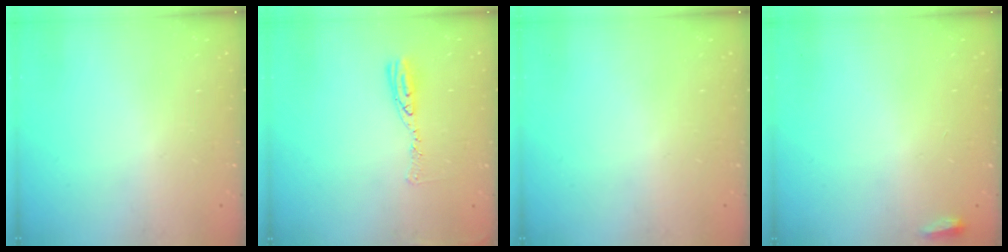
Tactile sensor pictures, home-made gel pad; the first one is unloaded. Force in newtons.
{"total": 8.4, "press": 8.4, "slide": 0.9}
{"total": 0.0}
{"total": 2.5, "press": 2.3, "slide": 1.0}